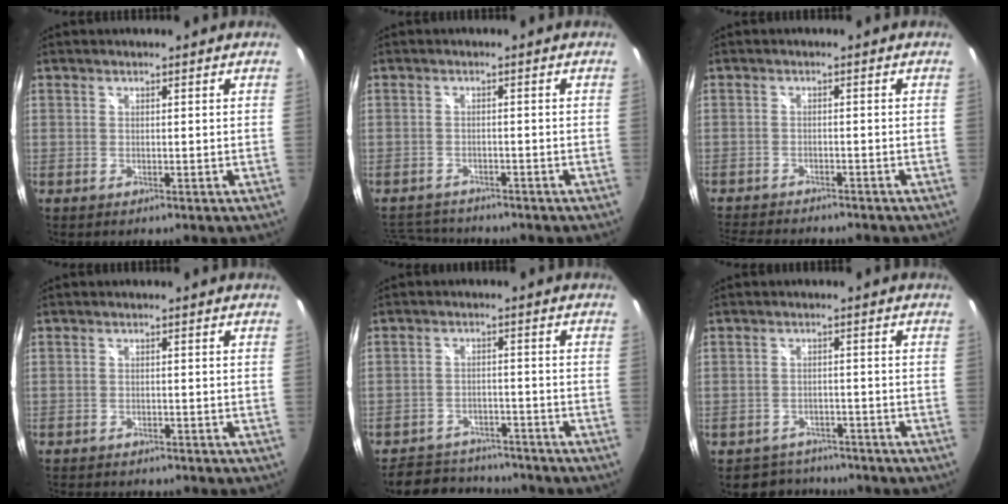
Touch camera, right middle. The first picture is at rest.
{"total": 6.6, "force": [-6.0, 2.4, 1.3], "torque": [-0.044, 0.002, -0.096]}
{"total": 8.6, "force": [-7.9, 1.9, 2.8], "torque": [-0.077, -0.013, -0.127]}
{"total": 5.7, "force": [-5.2, 1.6, 1.7], "torque": [-0.042, -0.011, -0.078]}
{"total": 11.9, "force": [-10.6, 4.3, 3.3], "torque": [-0.082, 0.012, -0.148]}
{"total": 5.3, "force": [-4.7, 2.5, -0.2], "torque": [-0.006, 0.017, -0.072]}